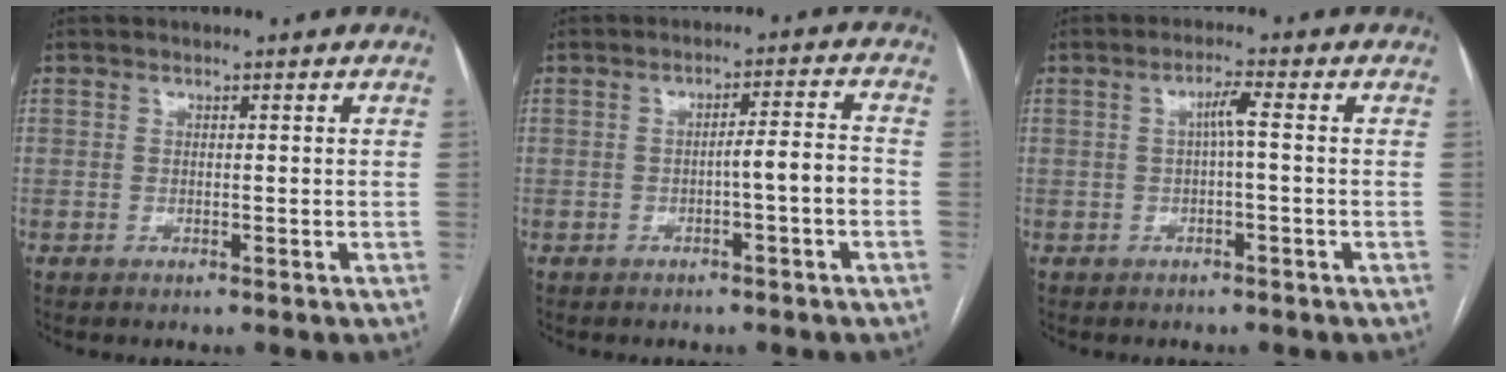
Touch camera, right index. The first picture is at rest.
{"total": 4.0, "force": [-1.4, -0.2, 3.8], "torque": [-0.050, 0.013, -0.021]}
{"total": 2.5, "force": [0.0, 0.0, 2.5], "torque": [-0.044, 0.008, 0.003]}